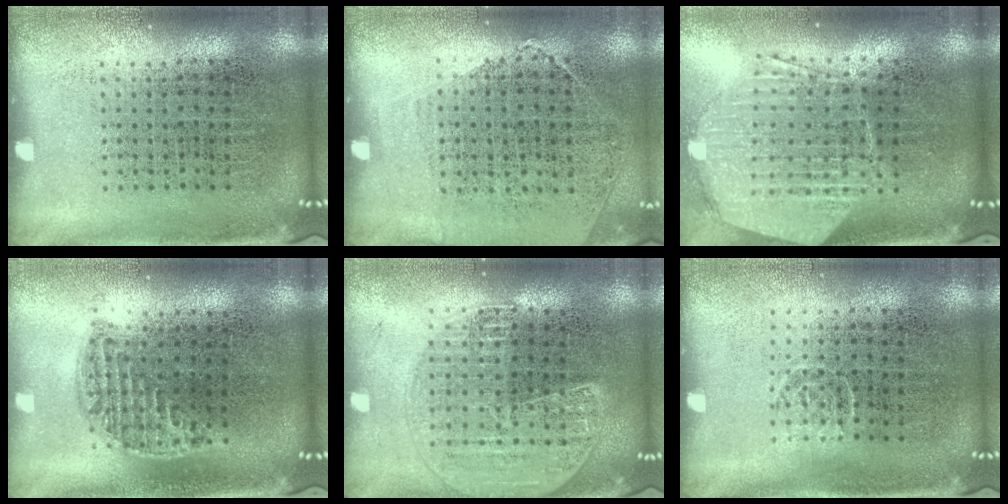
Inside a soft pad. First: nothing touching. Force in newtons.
{"total": 1.2, "press": 0.9, "slide": 0.7}
{"total": 1.9, "press": 1.8, "slide": 0.8}
{"total": 1.2, "press": 1.1, "slide": 0.5}
{"total": 1.7, "press": 1.6, "slide": 0.6}
{"total": 0.7, "press": 0.5, "slide": 0.5}